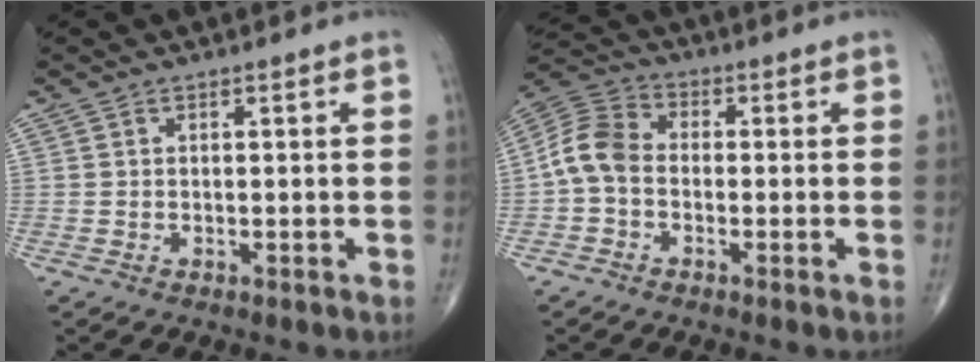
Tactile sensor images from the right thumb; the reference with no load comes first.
{"total": 7.7, "force": [-1.2, 5.5, 5.2], "torque": [-0.095, 0.024, -0.041]}